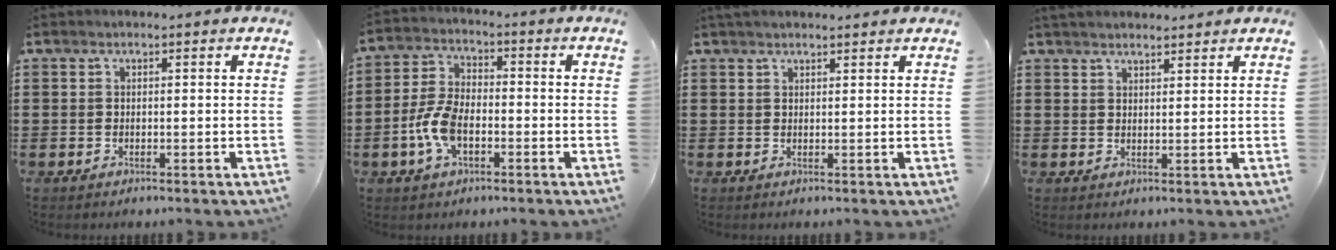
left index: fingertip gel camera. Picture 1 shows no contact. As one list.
[{"total": 7.2, "force": [-2.3, 4.0, 5.6], "torque": [-0.143, -0.003, -0.052]}, {"total": 1.6, "force": [1.5, 0.2, 0.4], "torque": [-0.012, 0.003, 0.029]}, {"total": 2.3, "force": [2.2, 0.5, 0.5], "torque": [-0.015, 0.004, 0.042]}]